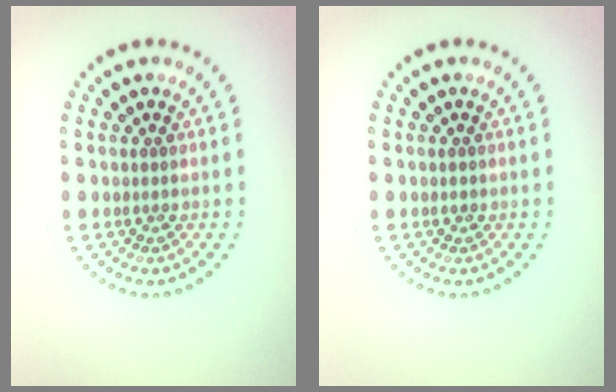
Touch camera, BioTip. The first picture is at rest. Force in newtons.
{"total": 0.7, "press": 0.7, "slide": 0.1}